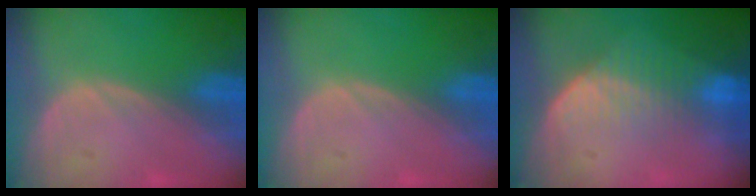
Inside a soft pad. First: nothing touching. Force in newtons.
{"total": 0.0}
{"total": 7.1, "press": 5.9, "slide": 3.8}